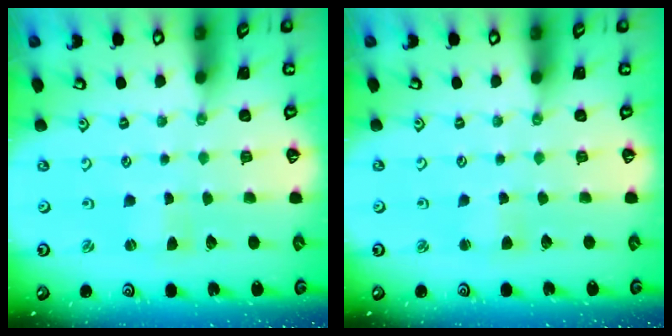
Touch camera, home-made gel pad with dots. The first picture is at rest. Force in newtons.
{"total": 2.7, "press": 2.7, "slide": 0.3}